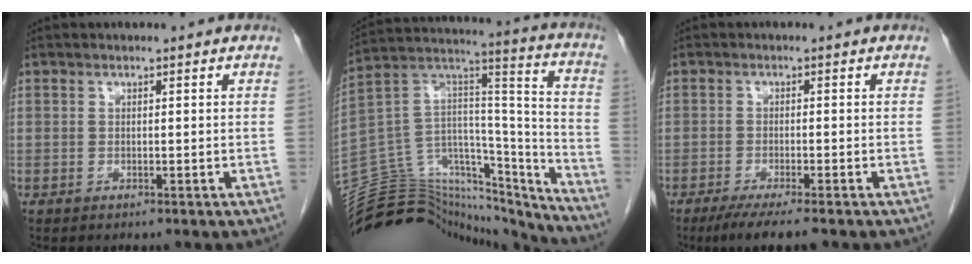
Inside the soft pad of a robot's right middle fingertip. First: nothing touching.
{"total": 29.0, "force": [-26.9, 8.2, 7.2], "torque": [-0.143, 0.051, -0.408]}
{"total": 5.9, "force": [-4.4, 0.3, 3.9], "torque": [-0.062, -0.016, -0.068]}